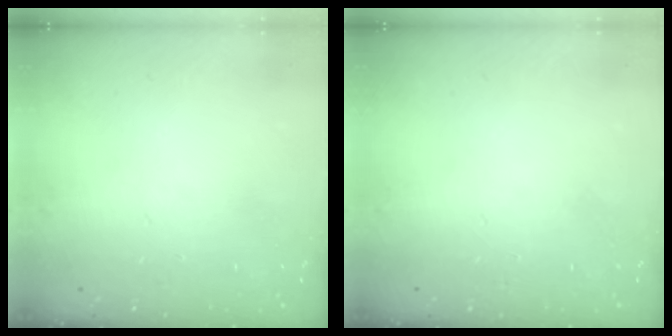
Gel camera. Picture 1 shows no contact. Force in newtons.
{"total": 0.0}